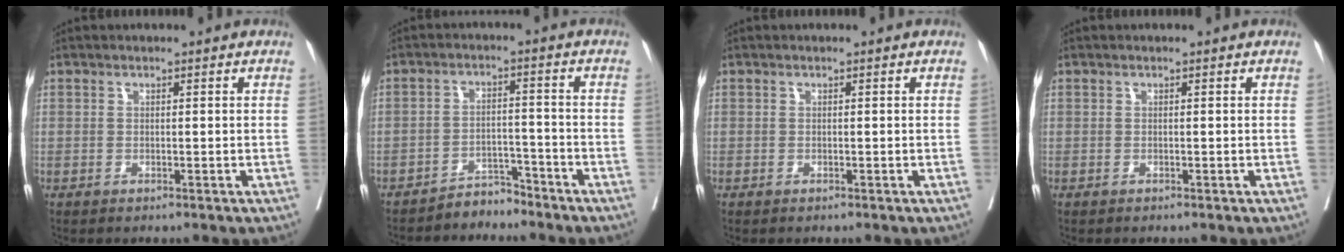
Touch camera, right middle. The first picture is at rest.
{"total": 3.7, "force": [-3.6, 0.9, 0.0], "torque": [0.004, -0.001, -0.062]}
{"total": 0.0}
{"total": 0.0}